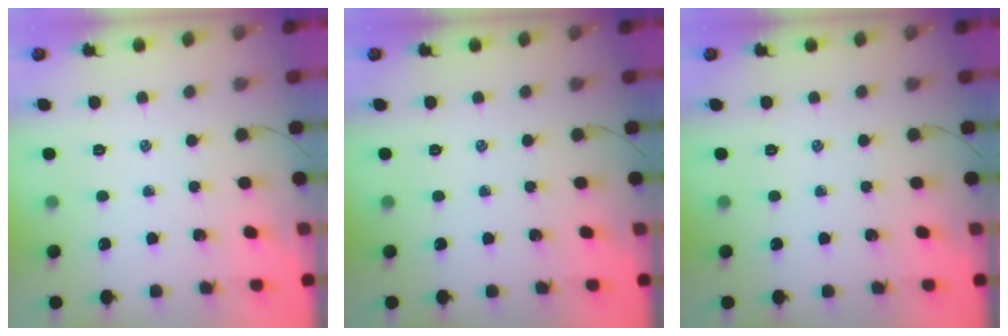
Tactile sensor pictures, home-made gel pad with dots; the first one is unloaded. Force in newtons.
{"total": 0.0}
{"total": 0.0}